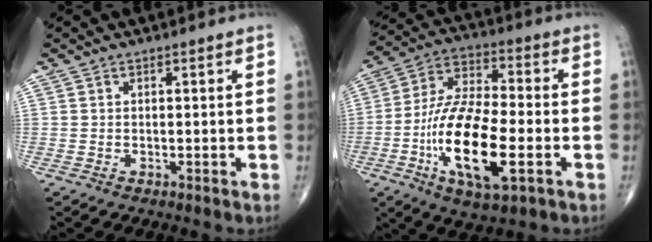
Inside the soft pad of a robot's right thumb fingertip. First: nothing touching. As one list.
[{"total": 19.2, "force": [-5.4, 7.1, 17.0], "torque": [-0.327, 0.018, -0.095]}]